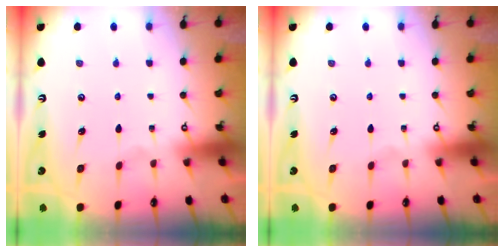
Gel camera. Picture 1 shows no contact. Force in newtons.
{"total": 0.0}